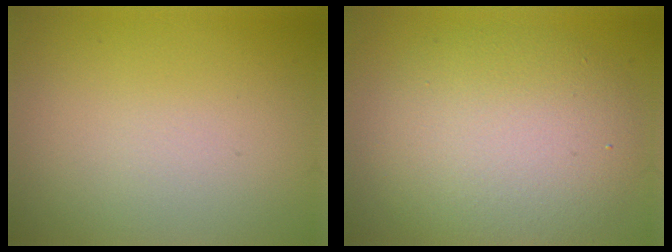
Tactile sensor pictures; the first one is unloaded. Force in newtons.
{"total": 7.5, "press": 7.5, "slide": 0.8}